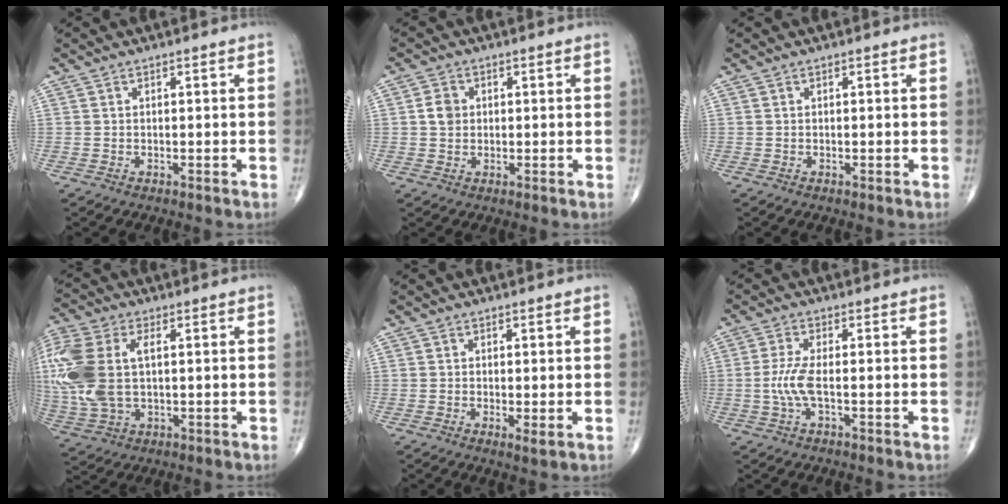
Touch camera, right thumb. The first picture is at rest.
{"total": 3.2, "force": [0.4, 2.7, 1.7], "torque": [-0.023, 0.002, 0.004]}
{"total": 0.0}
{"total": 17.7, "force": [2.0, 10.3, 14.2], "torque": [-0.370, 0.007, 0.042]}
{"total": 1.6, "force": [-0.2, 0.3, 1.5], "torque": [-0.033, -0.009, -0.005]}
{"total": 4.6, "force": [-0.8, 1.1, 4.4], "torque": [-0.114, 0.002, -0.020]}